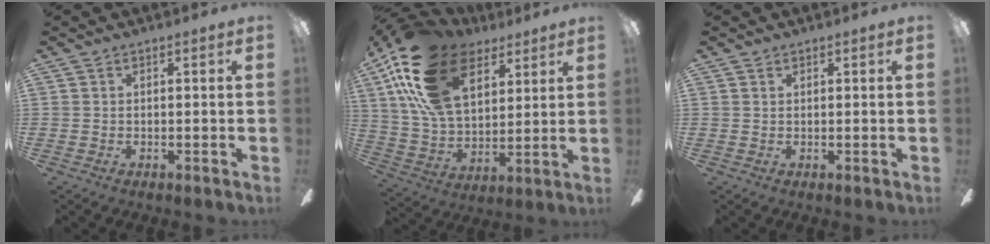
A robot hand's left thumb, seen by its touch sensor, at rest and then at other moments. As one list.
[{"total": 23.4, "force": [12.1, 13.8, 14.6], "torque": [-0.305, -0.035, 0.219]}, {"total": 0.7, "force": [0.5, 0.4, 0.2], "torque": [-0.003, 0.003, 0.009]}]